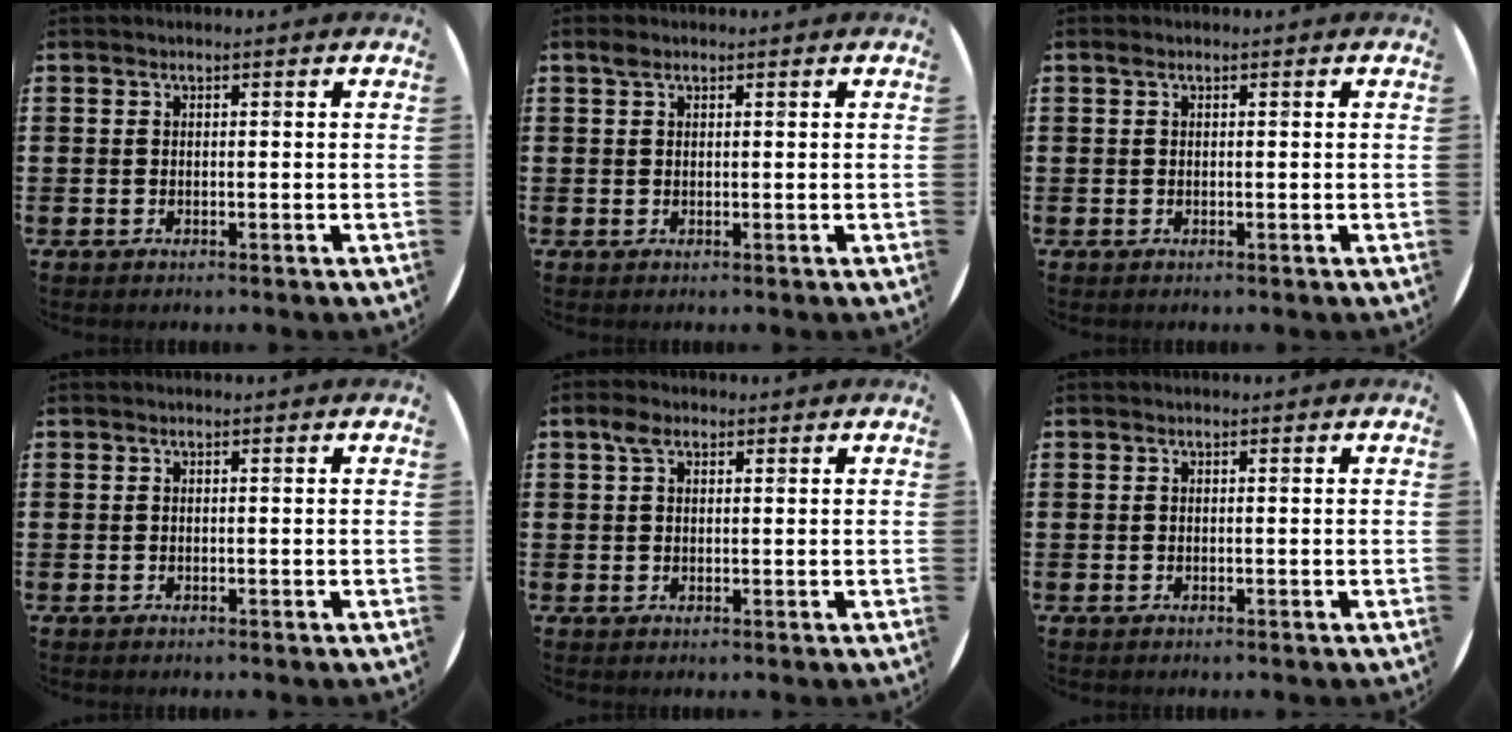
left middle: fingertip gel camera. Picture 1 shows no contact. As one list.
[{"total": 0.9, "force": [0.6, 0.5, 0.4], "torque": [-0.002, 0.002, 0.009]}, {"total": 0.0}, {"total": 0.0}, {"total": 2.2, "force": [1.3, 1.3, 1.2], "torque": [-0.019, 0.002, 0.023]}, {"total": 0.0}]